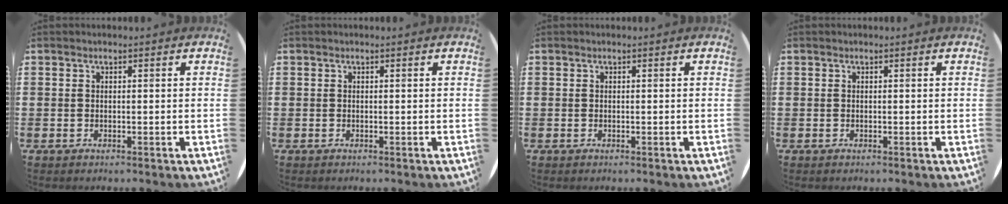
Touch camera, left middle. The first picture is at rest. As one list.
[{"total": 0.0}, {"total": 0.0}, {"total": 0.0}]